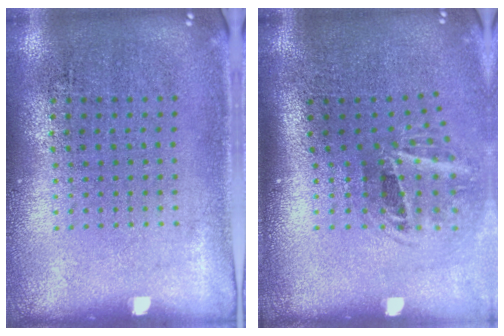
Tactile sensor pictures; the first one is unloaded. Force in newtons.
{"total": 2.0, "press": 1.1, "slide": 1.6}